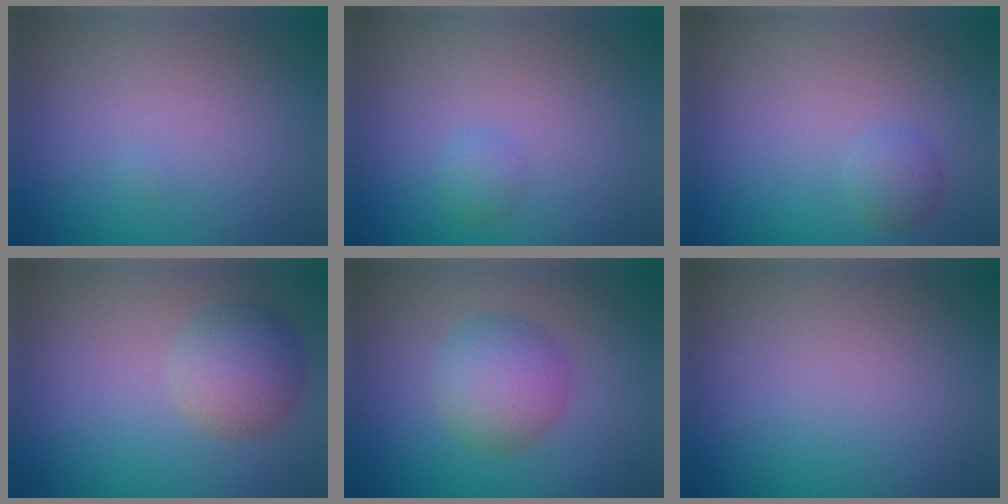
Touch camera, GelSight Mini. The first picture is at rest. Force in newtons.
{"total": 0.9, "press": 0.9, "slide": 0.0}
{"total": 1.3, "press": 1.3, "slide": 0.1}
{"total": 3.9, "press": 3.9, "slide": 0.2}
{"total": 4.3, "press": 4.3, "slide": 0.1}
{"total": 0.0}